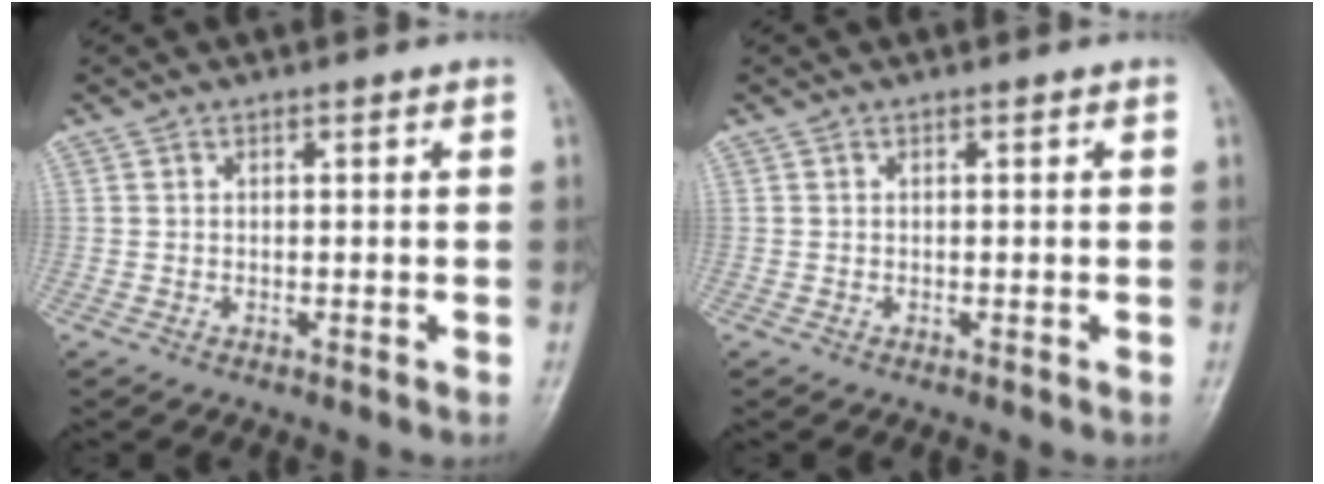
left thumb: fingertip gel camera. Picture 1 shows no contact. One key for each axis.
{"total": 0.0}